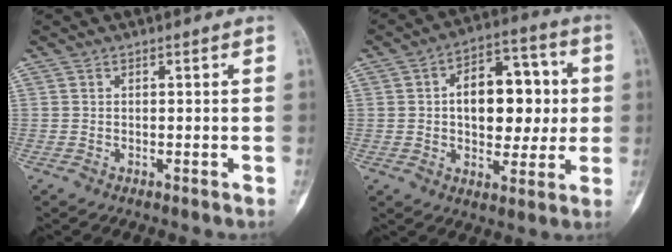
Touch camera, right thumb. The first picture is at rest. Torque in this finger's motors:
{"motor_torque": [1.62, 2.00, 0.55, -0.32, 0.14]}